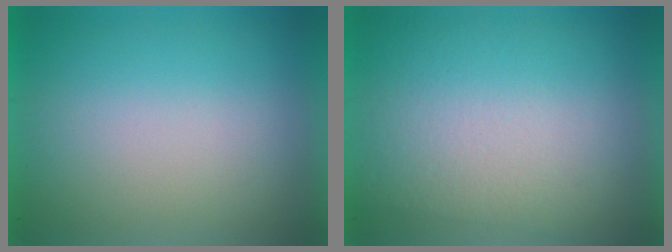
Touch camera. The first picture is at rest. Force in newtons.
{"total": 2.9}